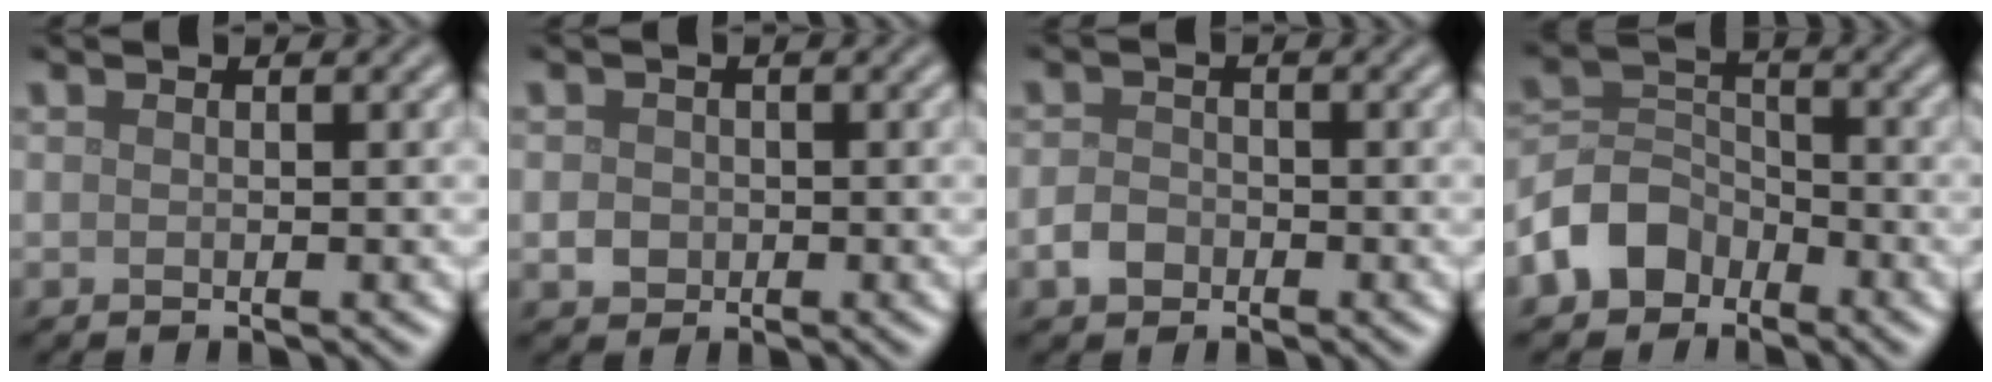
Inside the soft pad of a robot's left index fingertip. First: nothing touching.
{"total": 1.4, "force": [-0.2, 1.3, 0.5], "torque": [-0.004, -0.003, -0.007]}
{"total": 1.9, "force": [-0.9, 1.4, 0.8], "torque": [-0.014, 0.002, -0.023]}
{"total": 5.0, "force": [-3.0, 3.6, 1.7], "torque": [-0.031, 0.004, -0.071]}